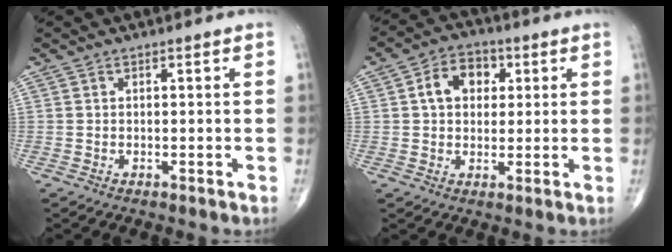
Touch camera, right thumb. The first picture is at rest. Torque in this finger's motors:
{"motor_torque": [0.92, 1.17, 0.90, 0.22, 0.05]}